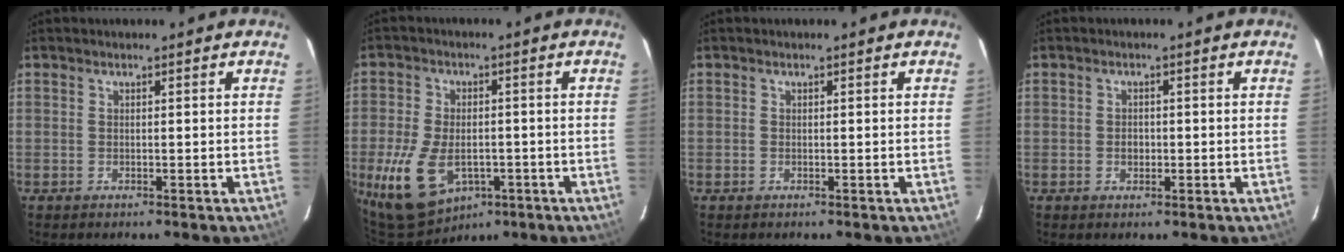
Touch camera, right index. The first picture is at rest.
{"total": 14.3, "force": [-5.2, 8.8, 10.0], "torque": [-0.223, -0.023, -0.080]}
{"total": 0.0}
{"total": 1.6, "force": [-0.4, 1.3, 0.8], "torque": [-0.015, 0.005, -0.006]}